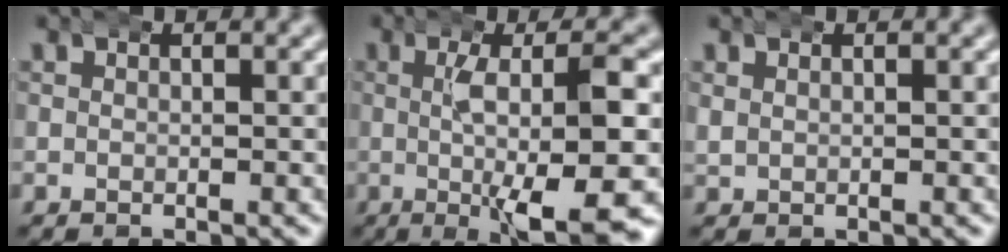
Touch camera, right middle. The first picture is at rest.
{"total": 7.7, "force": [-1.4, 1.2, 7.4], "torque": [-0.109, -0.011, -0.020]}
{"total": 1.5, "force": [0.8, 1.1, 0.7], "torque": [-0.013, 0.007, 0.012]}